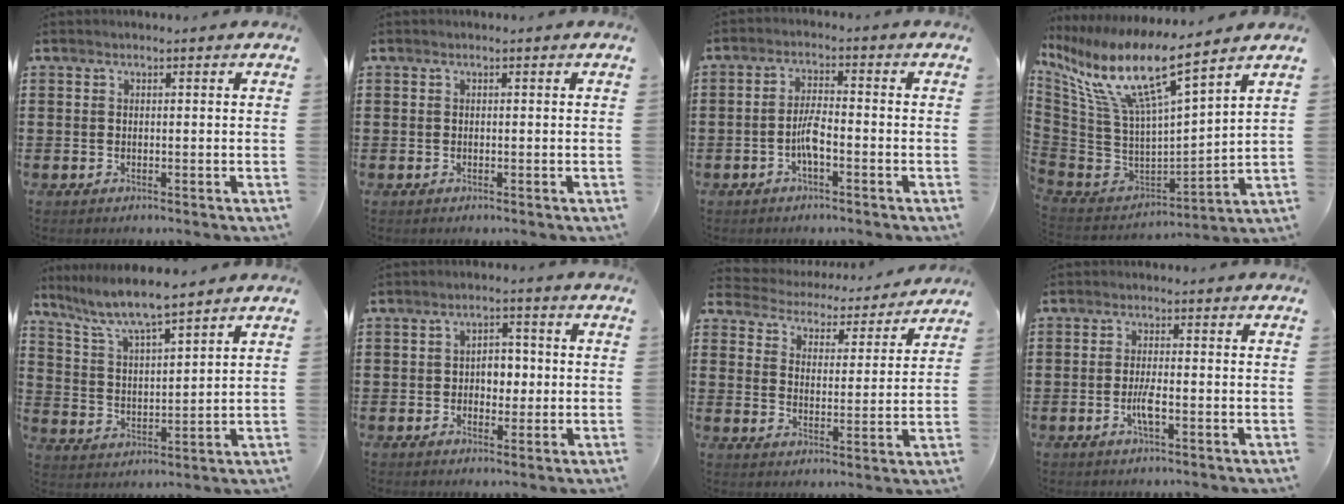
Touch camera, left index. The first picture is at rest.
{"total": 0.0}
{"total": 4.2, "force": [-1.7, 1.1, 3.7], "torque": [-0.079, 0.004, -0.036]}
{"total": 12.3, "force": [7.1, 2.3, 9.8], "torque": [-0.228, -0.054, 0.110]}
{"total": 6.6, "force": [5.7, 0.3, 3.2], "torque": [-0.085, -0.030, 0.096]}
{"total": 3.9, "force": [-0.4, 2.7, 2.8], "torque": [-0.045, 0.003, -0.016]}
{"total": 3.5, "force": [3.5, 0.3, -0.3], "torque": [-0.022, -0.036, 0.053]}
{"total": 3.3, "force": [-1.1, 0.6, 3.1], "torque": [-0.067, -0.004, -0.025]}